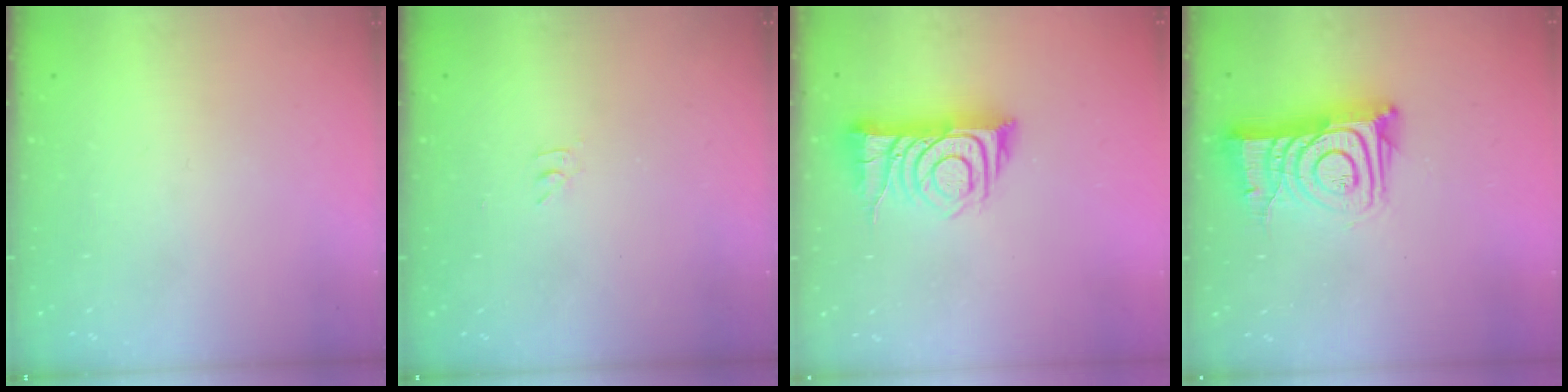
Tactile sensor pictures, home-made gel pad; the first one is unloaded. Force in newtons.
{"total": 2.8, "press": 2.8, "slide": 0.4}
{"total": 11.3, "press": 11.2, "slide": 1.4}
{"total": 14.8, "press": 14.7, "slide": 1.6}